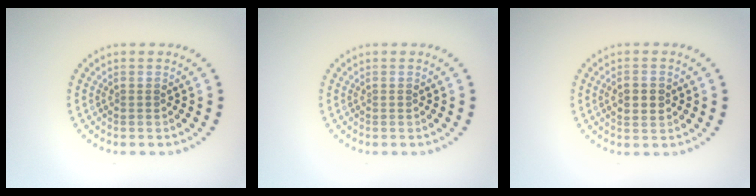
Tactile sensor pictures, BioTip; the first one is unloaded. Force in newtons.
{"total": 0.0}
{"total": 2.8, "press": 2.8, "slide": 0.2}